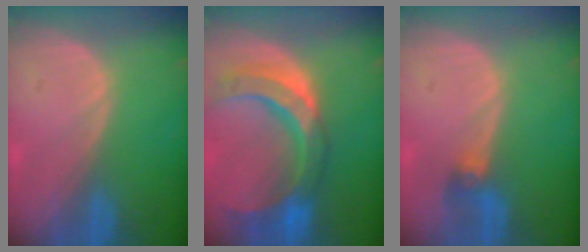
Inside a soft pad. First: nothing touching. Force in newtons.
{"total": 11.4, "press": 9.6, "slide": 6.1}
{"total": 2.9, "press": 2.6, "slide": 1.2}